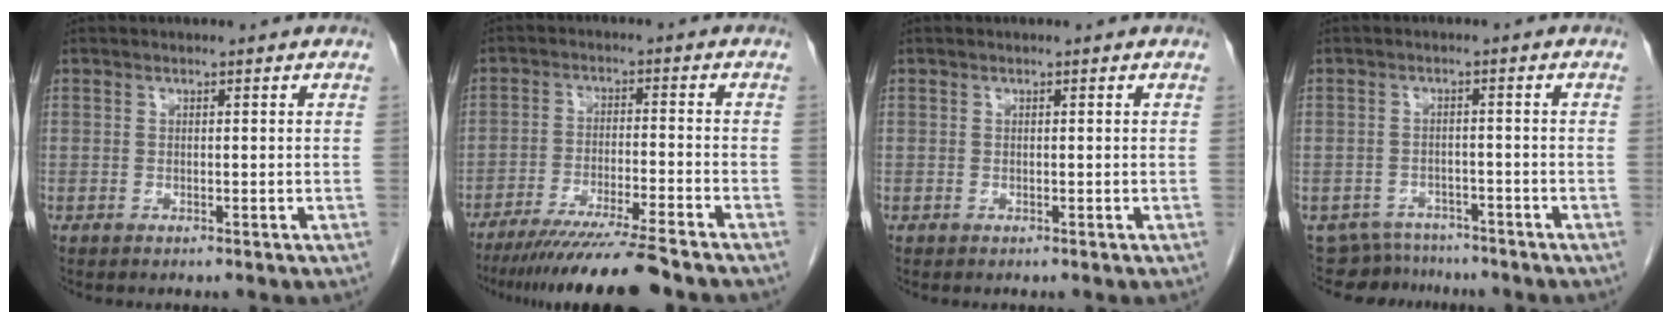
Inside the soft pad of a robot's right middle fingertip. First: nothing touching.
{"total": 12.5, "force": [-10.6, -1.0, 6.5], "torque": [-0.087, -0.031, -0.172]}
{"total": 0.0}
{"total": 5.9, "force": [-5.5, 2.0, -0.9], "torque": [0.017, 0.012, -0.078]}